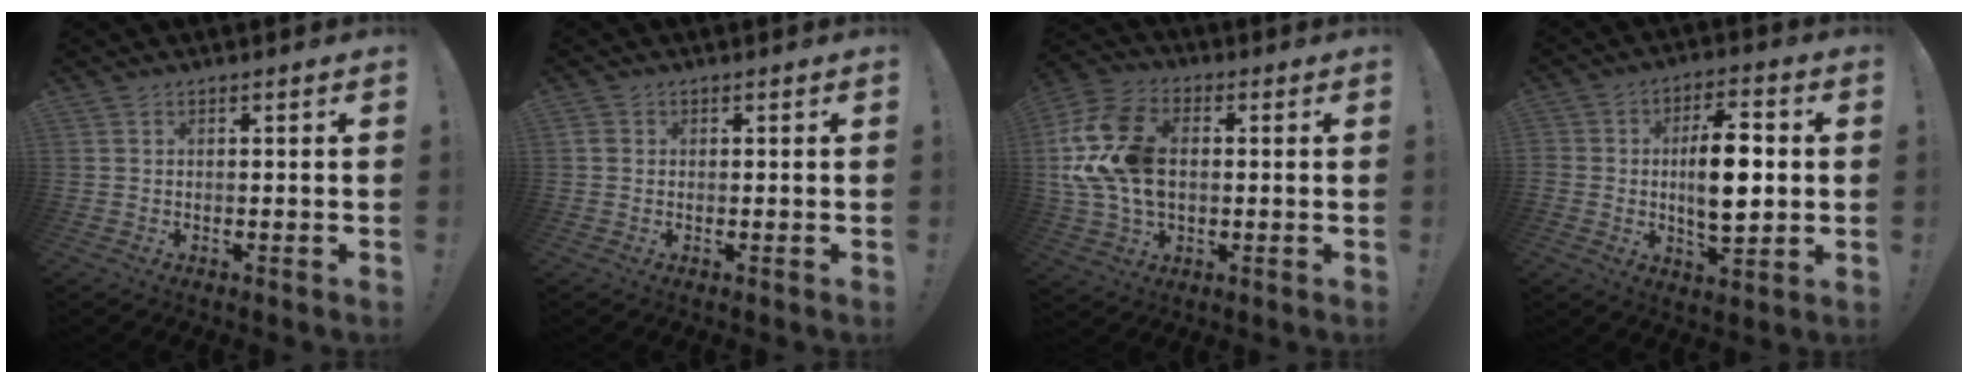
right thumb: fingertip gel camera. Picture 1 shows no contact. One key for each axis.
{"total": 1.3, "fx": 0.2, "fy": 1.0, "fz": 0.7, "tx": -0.013, "ty": 0.003, "tz": 0.005}
{"total": 18.4, "fx": 1.5, "fy": 13.0, "fz": 12.9, "tx": -0.241, "ty": 0.010, "tz": 0.032}
{"total": 13.2, "fx": 0.0, "fy": 7.0, "fz": 11.2, "tx": -0.178, "ty": 0.004, "tz": -0.006}